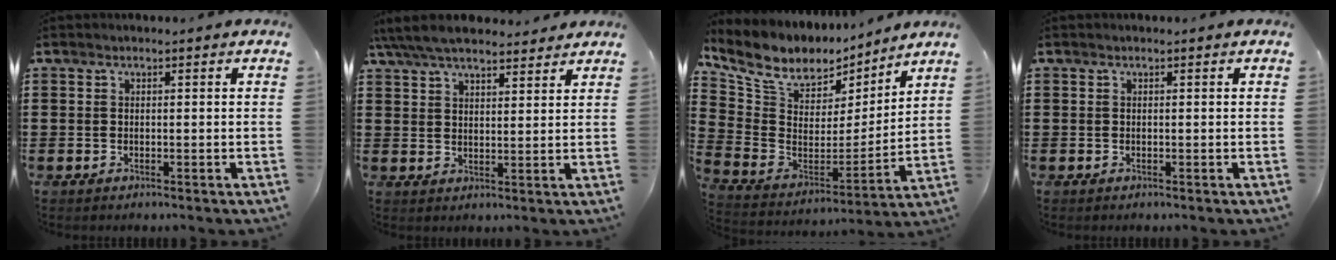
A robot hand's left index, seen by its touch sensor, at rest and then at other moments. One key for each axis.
{"total": 6.5, "fx": 5.8, "fy": 1.7, "fz": 2.5, "tx": -0.068, "ty": -0.011, "tz": 0.108}
{"total": 8.6, "fx": 6.4, "fy": 4.7, "fz": 3.4, "tx": -0.105, "ty": -0.036, "tz": 0.115}
{"total": 0.0}